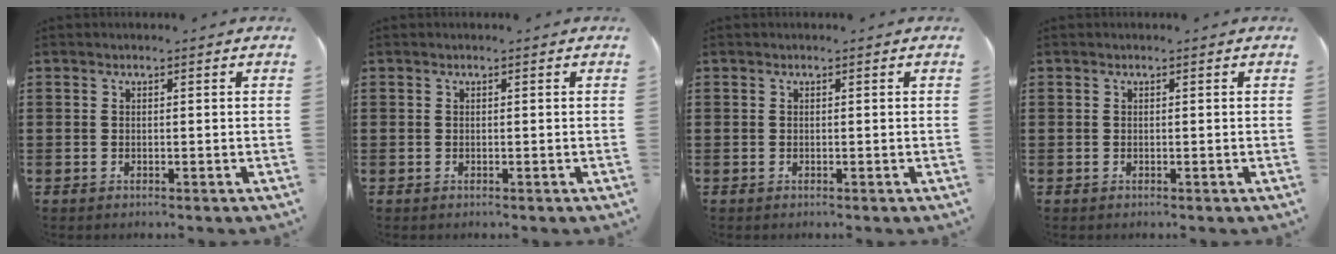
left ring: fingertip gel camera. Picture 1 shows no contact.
{"total": 0.0}
{"total": 0.0}
{"total": 0.0}